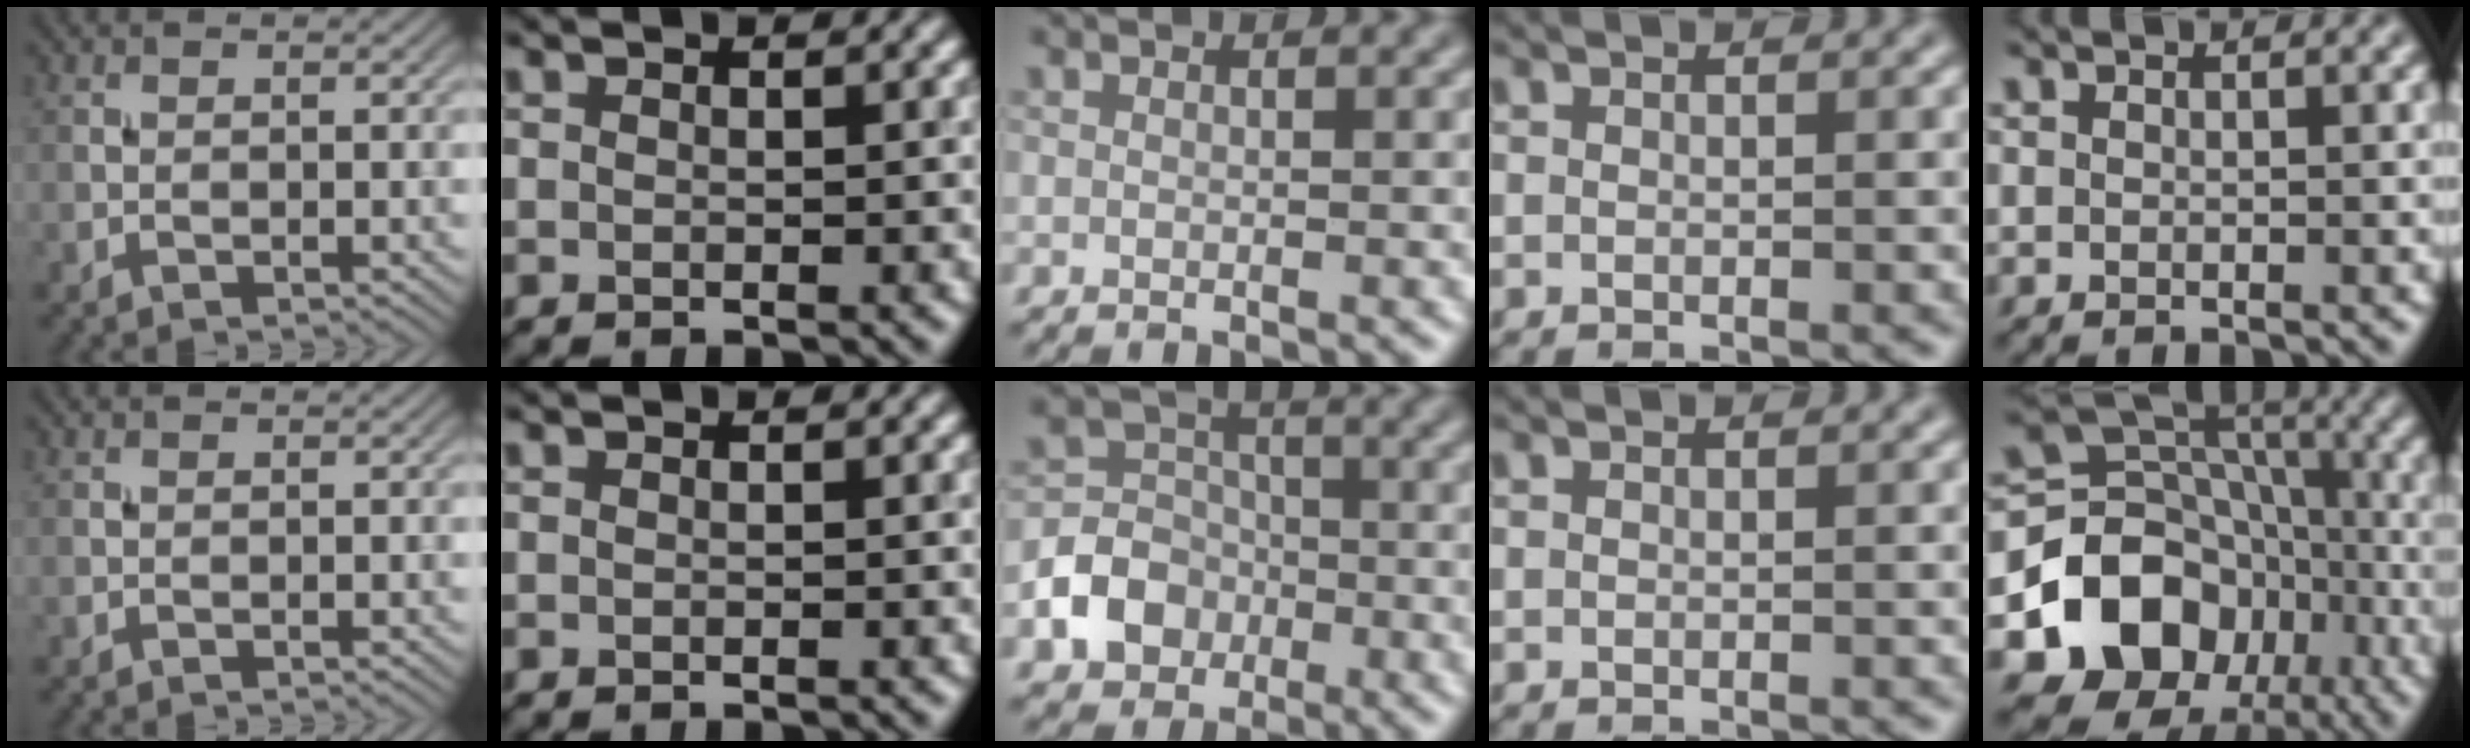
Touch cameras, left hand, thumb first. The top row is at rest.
{"middle": {"total": 5.4, "force": [-2.2, 4.5, 2.0], "torque": [-0.018, -0.002, -0.061]}, "little": {"total": 11.6, "force": [-4.3, 9.3, 5.3], "torque": [-0.101, 0.004, -0.081]}}